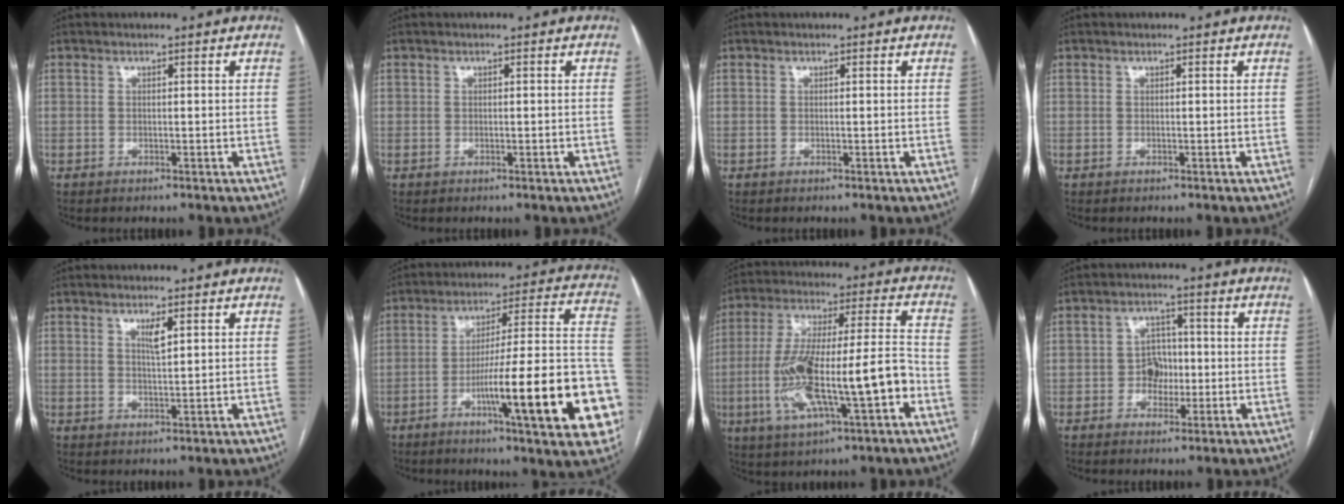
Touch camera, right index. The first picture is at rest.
{"total": 0.0}
{"total": 0.0}
{"total": 0.0}
{"total": 2.1, "force": [1.1, 0.1, 1.8], "torque": [-0.035, -0.005, 0.021]}
{"total": 22.6, "force": [-7.8, 1.5, 21.1], "torque": [-0.225, 0.012, -0.109]}
{"total": 17.8, "force": [-5.3, 2.6, 16.8], "torque": [-0.324, 0.010, -0.082]}
{"total": 3.6, "force": [-0.6, 3.0, 1.9], "torque": [-0.025, 0.011, -0.010]}